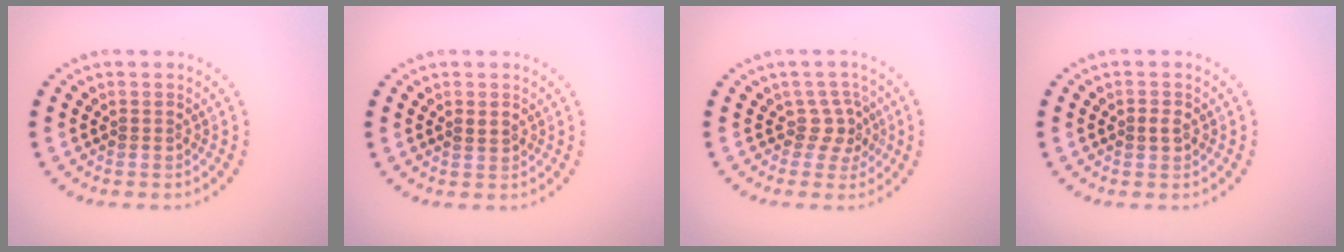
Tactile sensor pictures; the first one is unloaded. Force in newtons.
{"total": 0.8, "press": 0.8, "slide": 0.1}
{"total": 2.2, "press": 1.6, "slide": 1.5}
{"total": 1.1, "press": 1.1, "slide": 0.2}